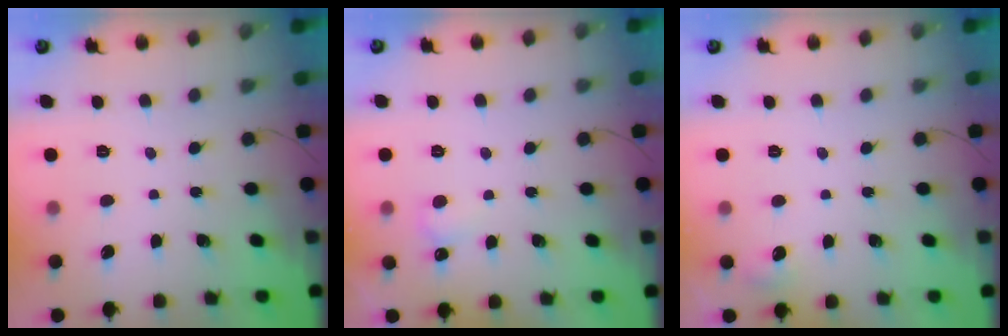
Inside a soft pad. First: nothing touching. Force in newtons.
{"total": 3.0, "press": 2.9, "slide": 0.8}
{"total": 4.6, "press": 4.4, "slide": 1.4}